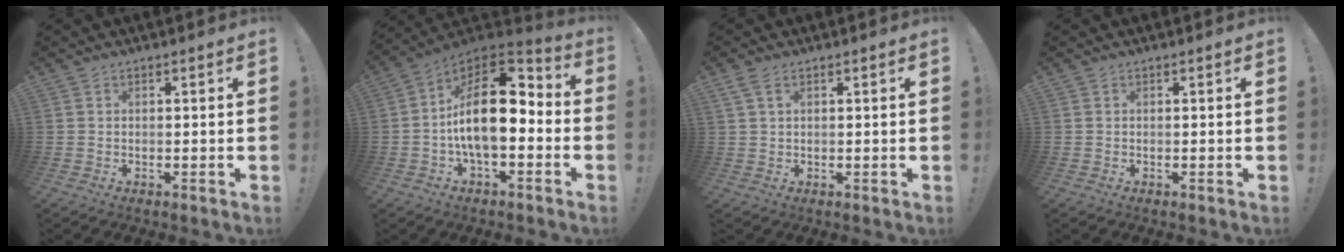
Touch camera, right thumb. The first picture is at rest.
{"total": 18.9, "force": [-0.1, 9.4, 16.3], "torque": [-0.285, 0.010, -0.001]}
{"total": 3.2, "force": [1.6, 1.7, 2.3], "torque": [-0.044, 0.003, 0.030]}
{"total": 0.0}